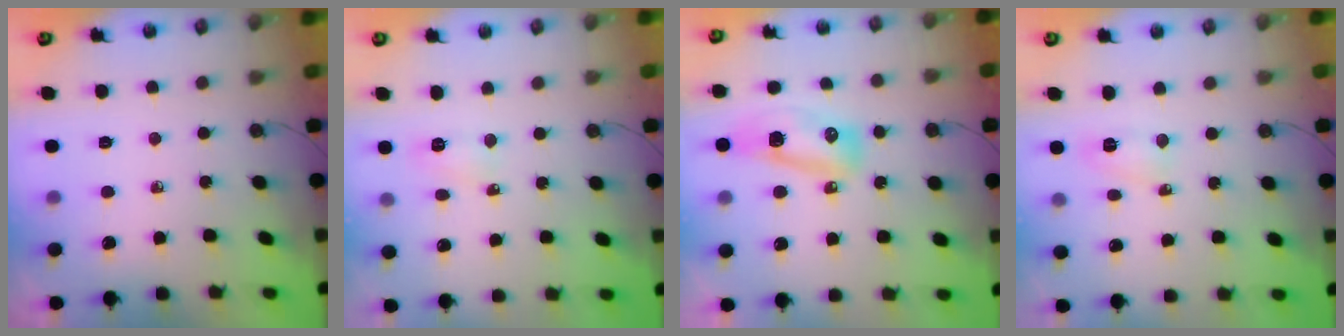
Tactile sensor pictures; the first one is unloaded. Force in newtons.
{"total": 3.7, "press": 3.7, "slide": 0.6}
{"total": 9.6, "press": 9.6, "slide": 0.7}
{"total": 3.9, "press": 3.9, "slide": 0.5}